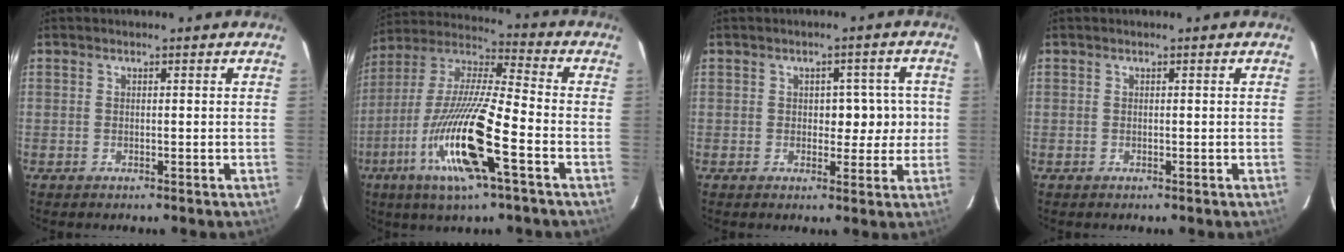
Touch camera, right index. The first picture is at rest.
{"total": 18.3, "force": [-7.1, 1.7, 16.8], "torque": [-0.353, -0.021, -0.135]}
{"total": 5.2, "force": [0.2, 3.4, 3.9], "torque": [-0.033, 0.021, 0.007]}
{"total": 0.0}